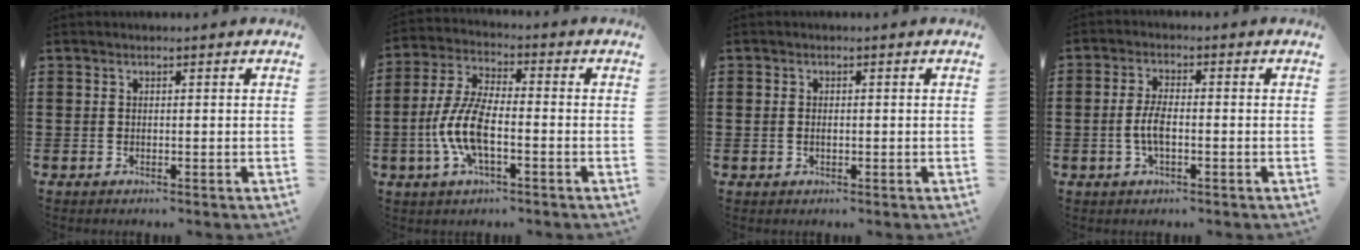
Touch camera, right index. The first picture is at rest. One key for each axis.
{"total": 8.6, "fx": -2.3, "fy": 3.4, "fz": 7.5, "tx": -0.184, "ty": -0.012, "tz": -0.052}
{"total": 1.1, "fx": -0.1, "fy": 0.7, "fz": 0.8, "tx": -0.018, "ty": 0.004, "tz": -0.003}
{"total": 4.4, "fx": -0.8, "fy": 1.7, "fz": 4.0, "tx": -0.094, "ty": -0.001, "tz": -0.022}